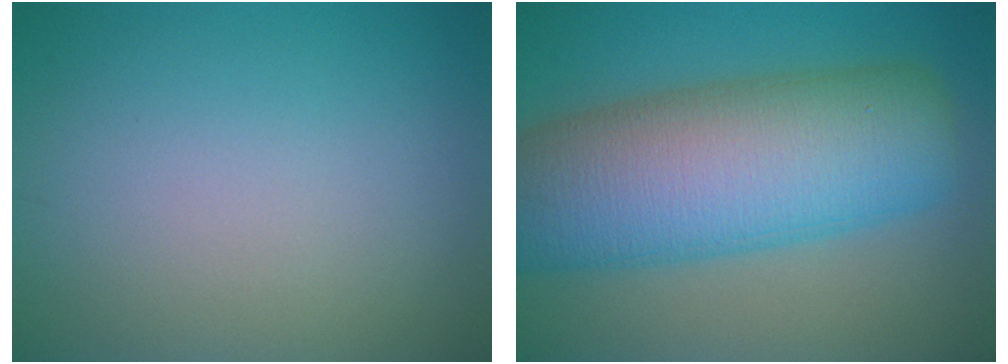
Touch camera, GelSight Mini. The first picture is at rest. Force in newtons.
{"total": 13.4, "press": 13.4, "slide": 0.5}